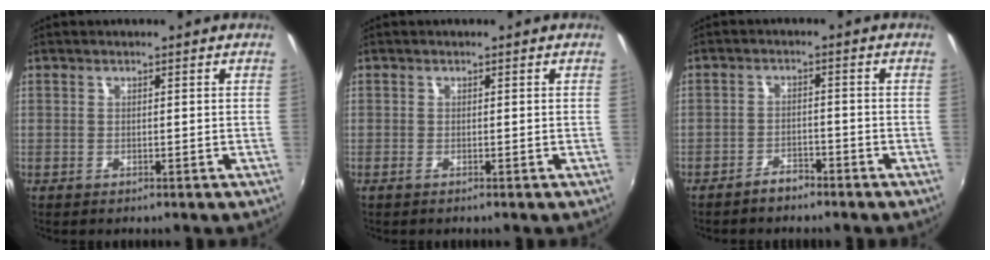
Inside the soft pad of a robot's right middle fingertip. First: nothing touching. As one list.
[{"total": 0.5, "force": [-0.4, 0.0, 0.3], "torque": [-0.005, -0.002, -0.010]}, {"total": 3.2, "force": [-2.8, 1.0, 0.9], "torque": [-0.032, 0.007, -0.044]}]